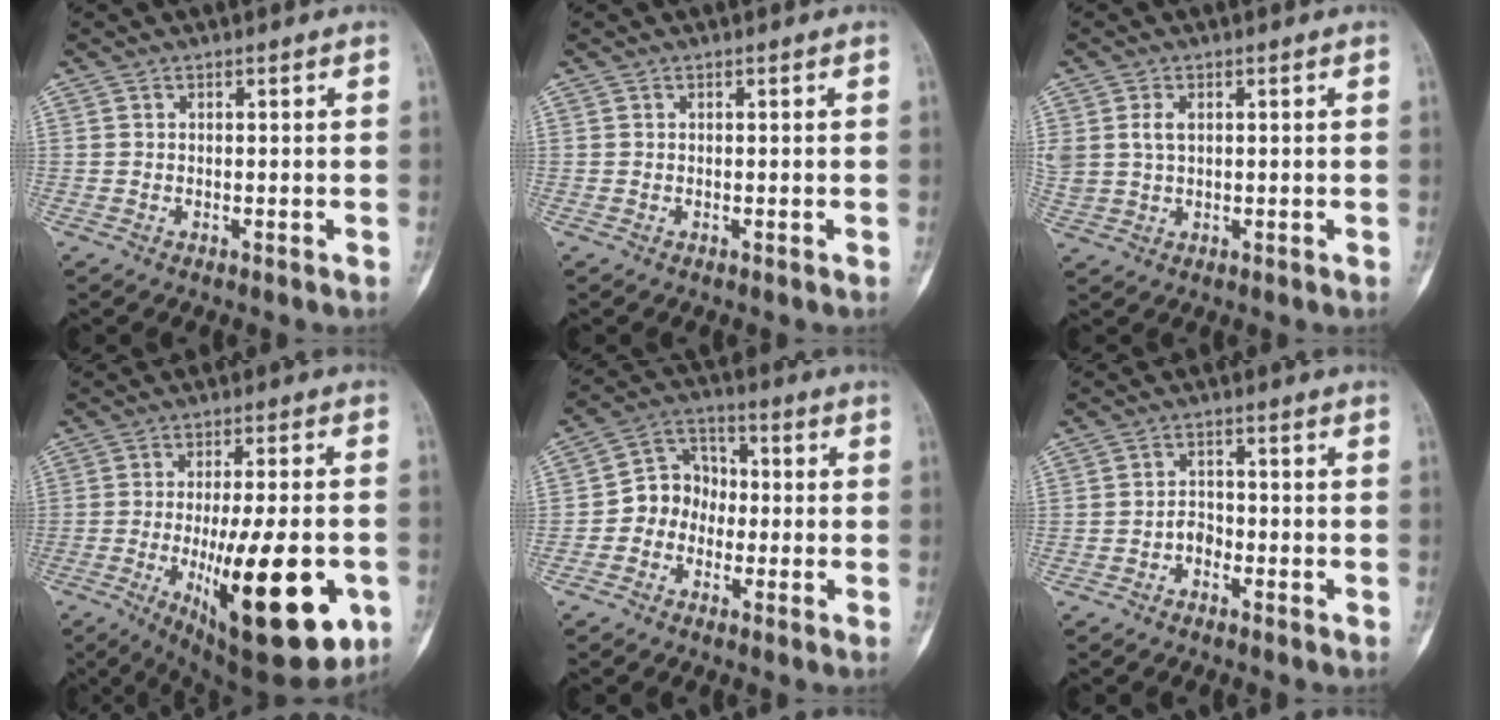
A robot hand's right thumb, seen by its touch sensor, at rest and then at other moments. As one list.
[{"total": 0.0}, {"total": 4.4, "force": [1.2, 2.9, 3.1], "torque": [-0.073, 0.004, 0.029]}, {"total": 23.9, "force": [-6.9, 7.8, 21.6], "torque": [-0.298, -0.010, -0.081]}, {"total": 8.1, "force": [-1.6, 7.0, 3.8], "torque": [-0.030, 0.038, -0.046]}, {"total": 2.3, "force": [-1.4, 1.6, 0.9], "torque": [-0.004, 0.017, -0.031]}]